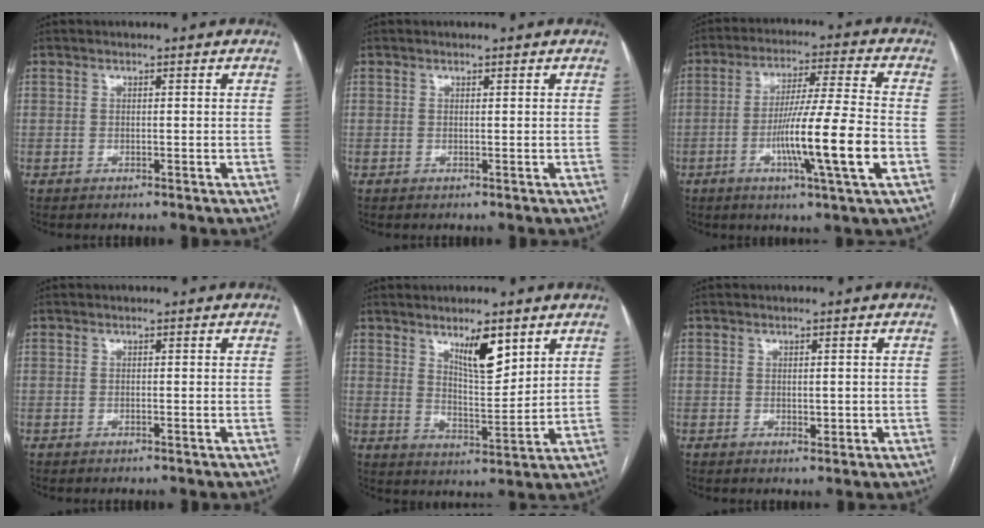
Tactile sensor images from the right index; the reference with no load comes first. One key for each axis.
{"total": 0.0}
{"total": 14.0, "fx": -4.1, "fy": -0.8, "fz": 13.3, "tx": -0.234, "ty": -0.009, "tz": -0.074}
{"total": 0.0}
{"total": 7.4, "fx": 4.5, "fy": 1.9, "fz": 5.6, "tx": -0.098, "ty": -0.007, "tz": 0.080}
{"total": 1.5, "fx": 0.0, "fy": 0.9, "fz": 1.2, "tx": -0.015, "ty": -0.002, "tz": 0.002}